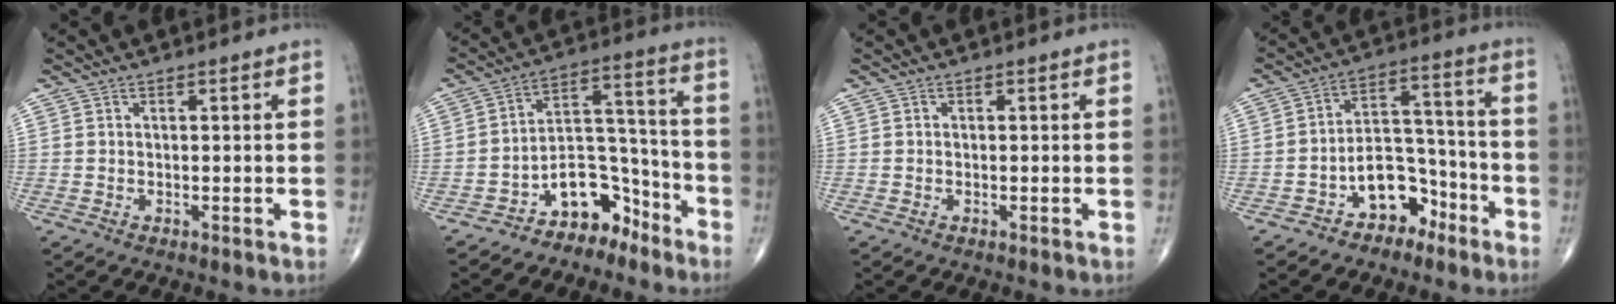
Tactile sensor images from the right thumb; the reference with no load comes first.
{"total": 10.1, "force": [-7.2, 5.9, 3.7], "torque": [-0.020, 0.114, -0.129]}
{"total": 0.0}
{"total": 9.9, "force": [-5.7, 6.5, 4.8], "torque": [-0.040, 0.077, -0.098]}